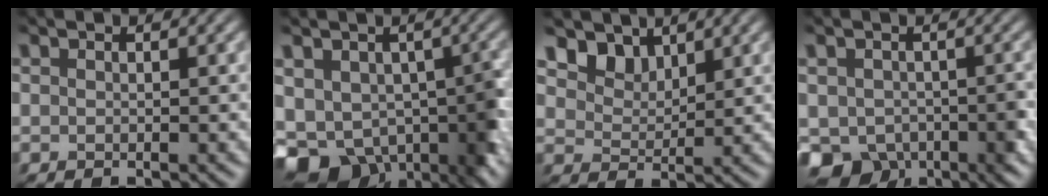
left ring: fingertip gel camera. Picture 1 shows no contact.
{"total": 11.1, "force": [-5.8, 6.9, 6.5], "torque": [-0.085, -0.008, -0.082]}
{"total": 4.1, "force": [2.7, 2.4, 2.0], "torque": [-0.045, -0.013, 0.043]}
{"total": 5.7, "force": [-2.2, 4.5, 2.7], "torque": [-0.034, -0.012, -0.045]}